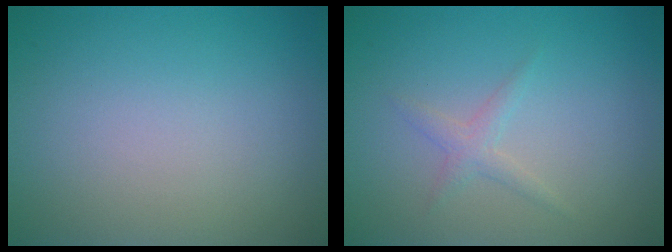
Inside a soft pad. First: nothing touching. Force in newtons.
{"total": 1.3, "press": 1.3, "slide": 0.0}